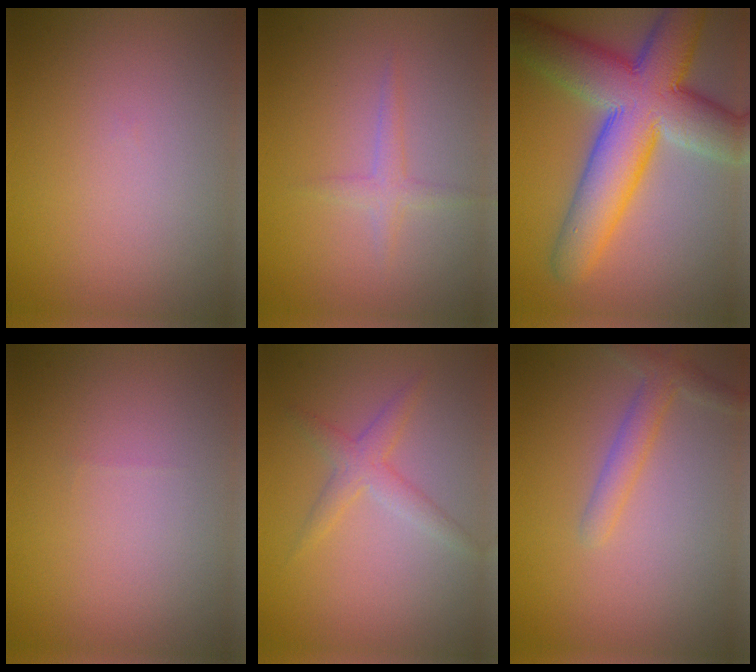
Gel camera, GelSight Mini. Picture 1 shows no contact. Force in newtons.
{"total": 1.3, "press": 1.3, "slide": 0.1}
{"total": 12.2, "press": 12.2, "slide": 0.3}
{"total": 0.0}
{"total": 2.2, "press": 2.2, "slide": 0.1}
{"total": 2.2, "press": 2.2, "slide": 0.1}